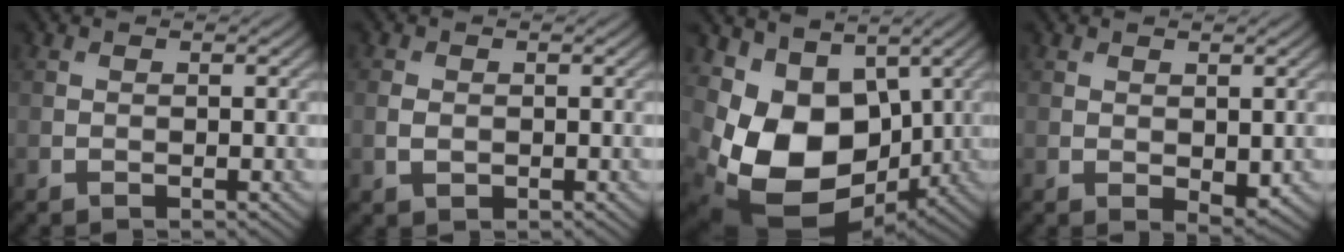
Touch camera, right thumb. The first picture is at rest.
{"total": 1.9, "force": [-0.3, 1.3, 1.3], "torque": [-0.032, -0.003, -0.006]}
{"total": 12.2, "force": [0.4, 9.2, 8.1], "torque": [-0.186, -0.038, 0.012]}
{"total": 2.0, "force": [0.3, 1.2, 1.6], "torque": [-0.027, -0.010, 0.013]}